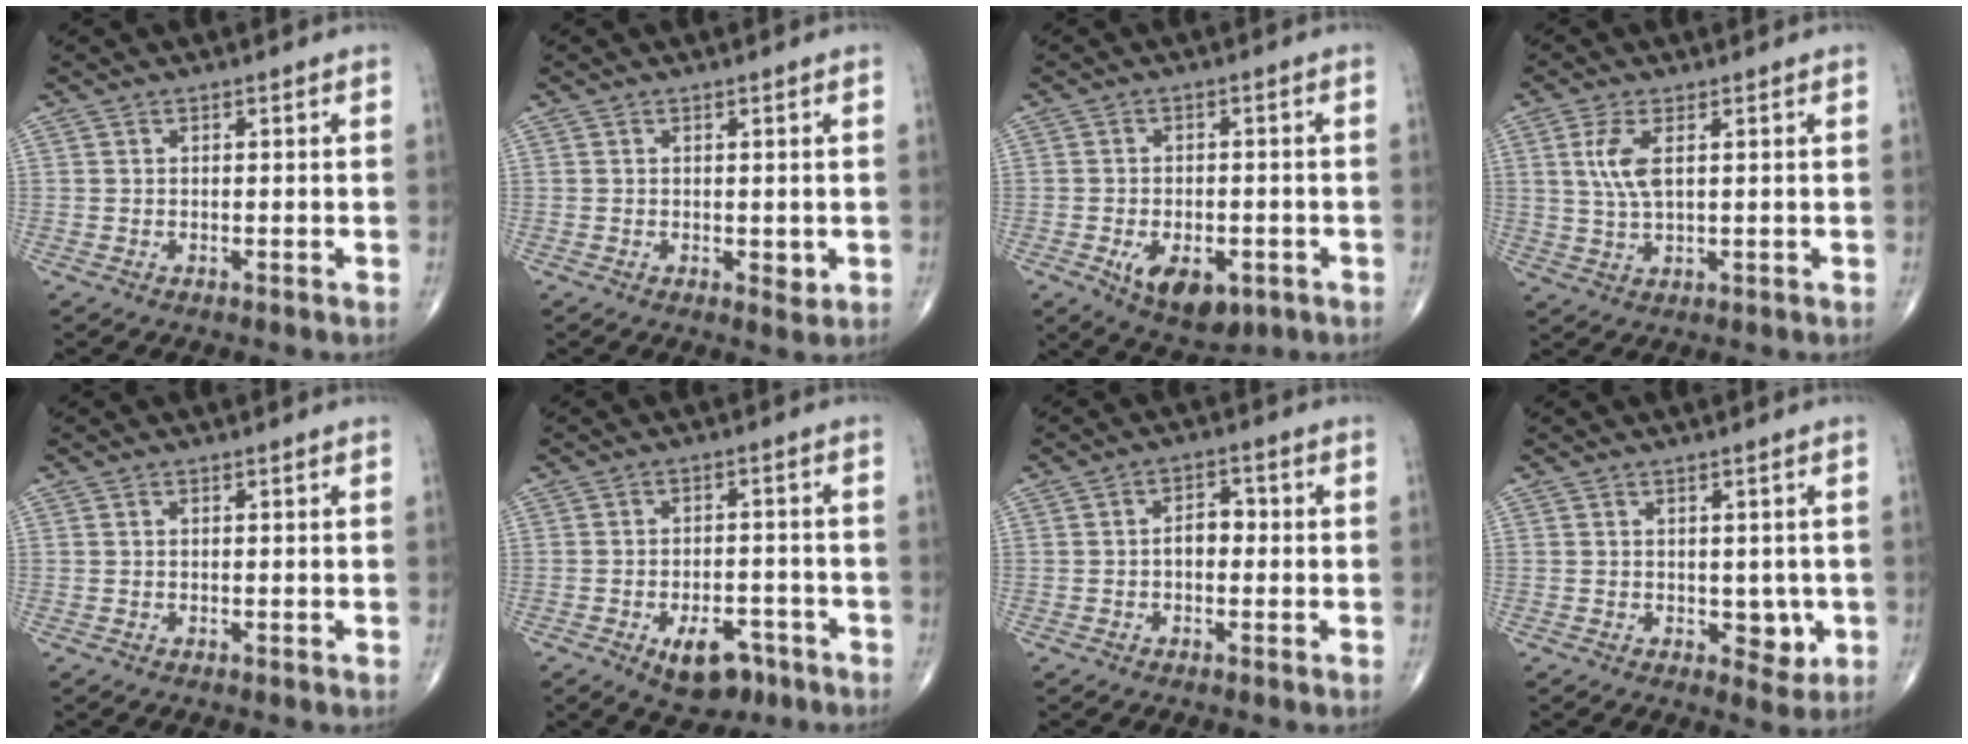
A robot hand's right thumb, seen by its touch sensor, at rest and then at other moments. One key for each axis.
{"total": 1.8, "fx": -0.1, "fy": 0.9, "fz": 1.6, "tx": -0.013, "ty": -0.005, "tz": 0.000}
{"total": 9.5, "fx": -3.7, "fy": 5.3, "fz": 7.0, "tx": -0.094, "ty": 0.005, "tz": -0.045}
{"total": 5.7, "fx": 1.6, "fy": 2.3, "fz": 5.0, "tx": -0.114, "ty": -0.004, "tz": 0.037}
{"total": 0.0}
{"total": 8.0, "fx": -4.4, "fy": 4.3, "fz": 5.2, "tx": -0.061, "ty": 0.022, "tz": -0.061}
{"total": 3.8, "fx": -0.4, "fy": 2.4, "fz": 2.8, "tx": -0.031, "ty": 0.017, "tz": -0.014}
{"total": 4.1, "fx": -0.6, "fy": 2.7, "fz": 3.1, "tx": -0.010, "ty": -0.003, "tz": -0.001}